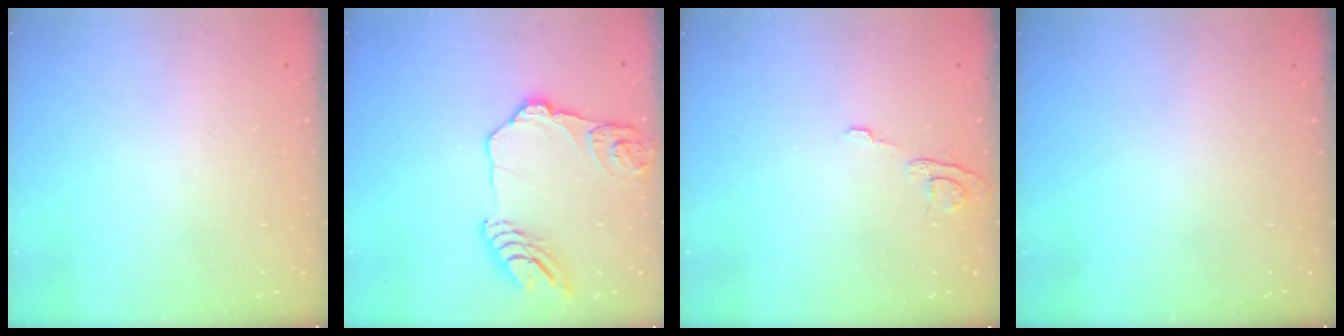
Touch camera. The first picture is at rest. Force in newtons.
{"total": 16.0, "press": 15.9, "slide": 1.7}
{"total": 6.5, "press": 6.5, "slide": 0.5}
{"total": 0.0}